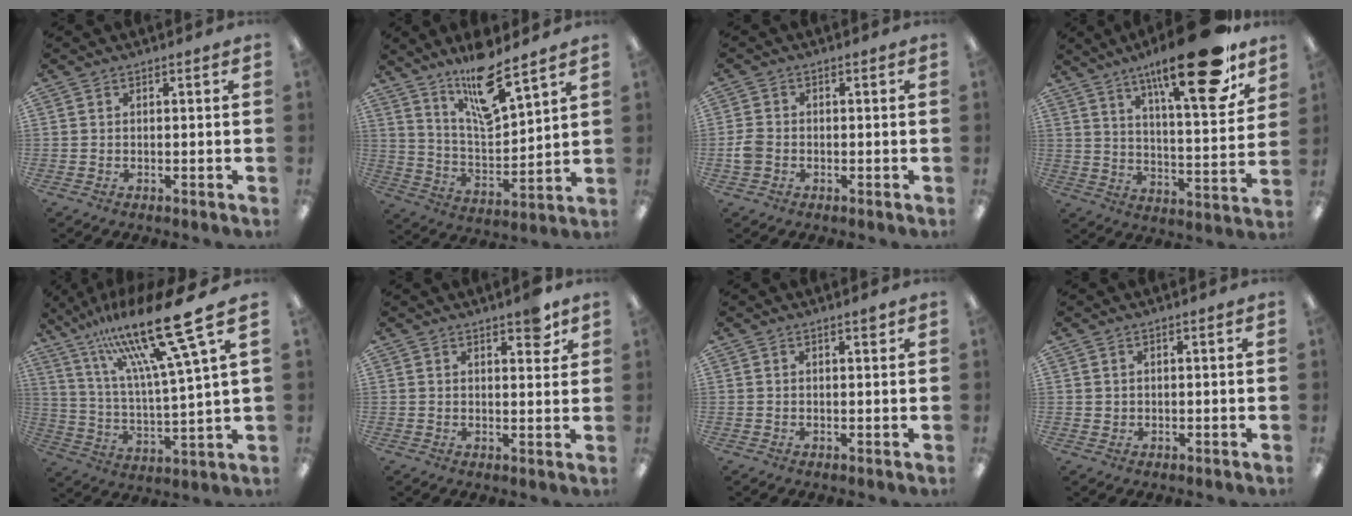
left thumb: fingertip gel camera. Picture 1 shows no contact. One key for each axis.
{"total": 14.2, "fx": 11.0, "fy": 3.3, "fz": 8.3, "tx": -0.151, "ty": -0.062, "tz": 0.185}
{"total": 3.2, "fx": -1.0, "fy": 2.4, "fz": 1.7, "tx": -0.034, "ty": 0.006, "tz": -0.020}
{"total": 24.0, "fx": 15.5, "fy": 6.8, "fz": 17.1, "tx": -0.246, "ty": -0.094, "tz": 0.241}
{"total": 24.3, "fx": 16.1, "fy": 4.2, "fz": 17.7, "tx": -0.315, "ty": -0.094, "tz": 0.256}
{"total": 5.5, "fx": 3.8, "fy": 2.0, "fz": 3.4, "tx": -0.028, "ty": -0.023, "tz": 0.059}
{"total": 1.5, "fx": 1.0, "fy": 0.3, "fz": 1.1, "tx": -0.007, "ty": -0.006, "tz": 0.013}
{"total": 0.8, "fx": 0.4, "fy": 0.7, "fz": 0.2, "tx": -0.004, "ty": 0.004, "tz": 0.007}